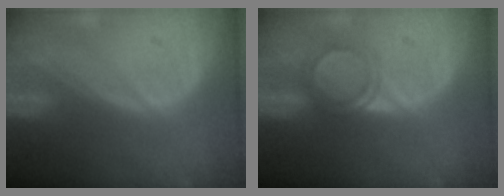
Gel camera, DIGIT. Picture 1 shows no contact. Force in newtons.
{"total": 3.6, "press": 3.3, "slide": 1.2}